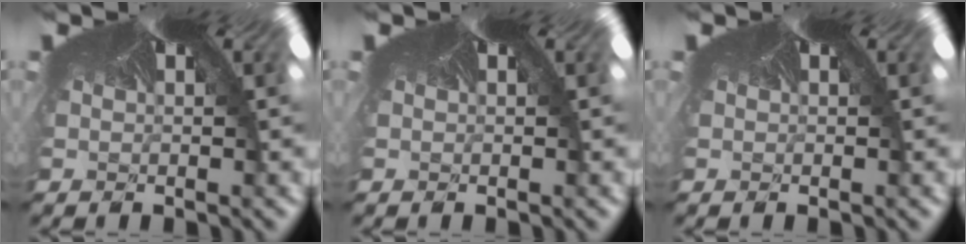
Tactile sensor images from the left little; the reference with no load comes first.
{"total": 0.0}
{"total": 0.0}